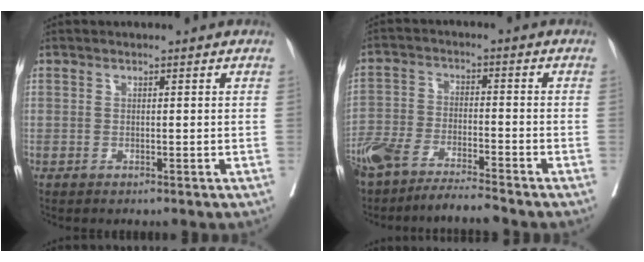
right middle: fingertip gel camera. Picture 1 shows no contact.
{"total": 9.4, "force": [-8.4, 0.6, 4.3], "torque": [-0.077, -0.008, -0.150]}